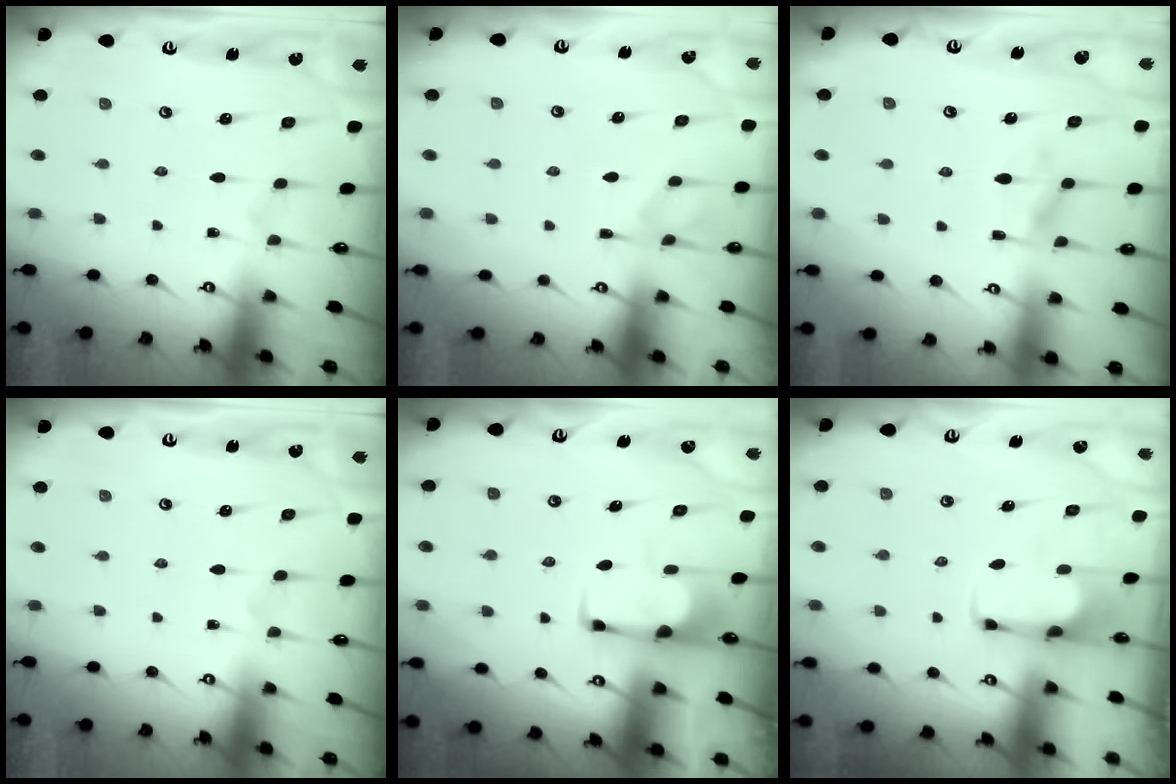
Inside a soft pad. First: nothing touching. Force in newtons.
{"total": 4.9, "press": 4.7, "slide": 1.3}
{"total": 1.2, "press": 0.0, "slide": 1.2}
{"total": 0.0}
{"total": 1.1, "press": 1.1, "slide": 0.0}
{"total": 2.8, "press": 2.6, "slide": 1.0}